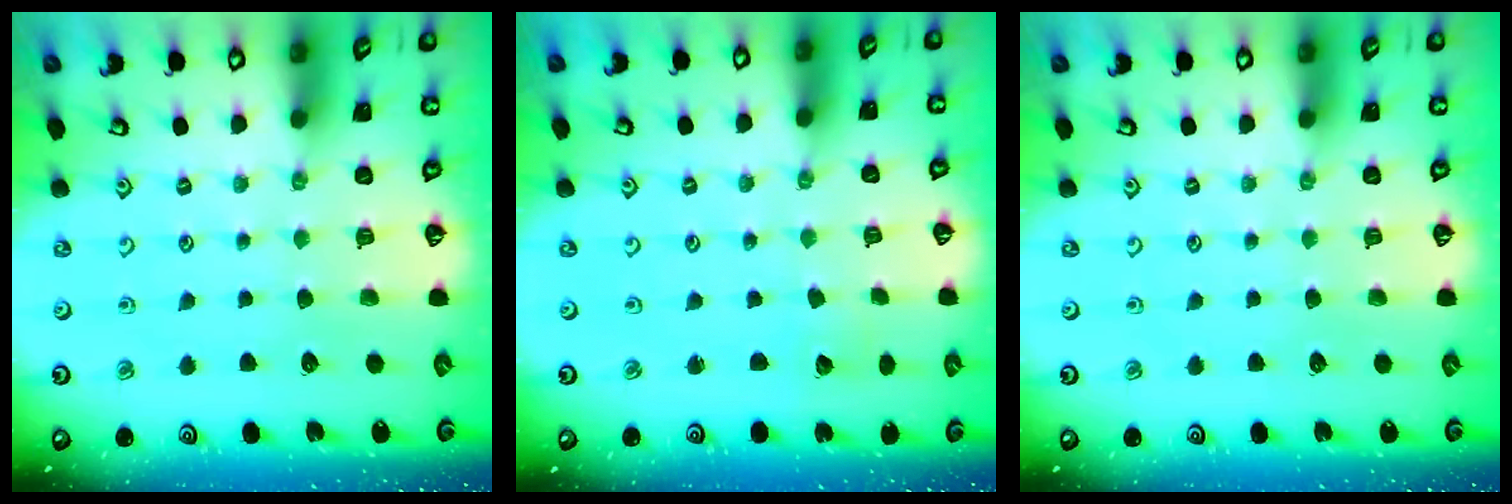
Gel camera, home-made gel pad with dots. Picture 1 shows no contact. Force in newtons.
{"total": 2.4, "press": 2.4, "slide": 0.3}
{"total": 0.0}